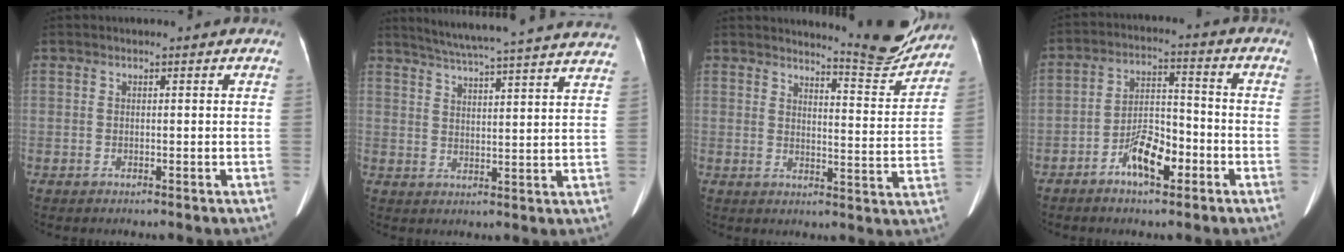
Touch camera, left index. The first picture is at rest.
{"total": 25.6, "force": [23.4, 0.2, 10.3], "torque": [-0.167, -0.026, 0.292]}
{"total": 8.6, "force": [8.6, -0.1, 1.2], "torque": [-0.020, -0.044, 0.104]}
{"total": 7.7, "force": [-4.2, 2.8, 5.8], "torque": [-0.113, 0.008, -0.074]}